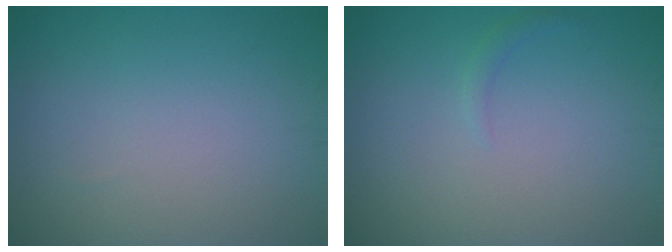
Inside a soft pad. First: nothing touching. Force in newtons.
{"total": 0.7, "press": 0.7, "slide": 0.1}